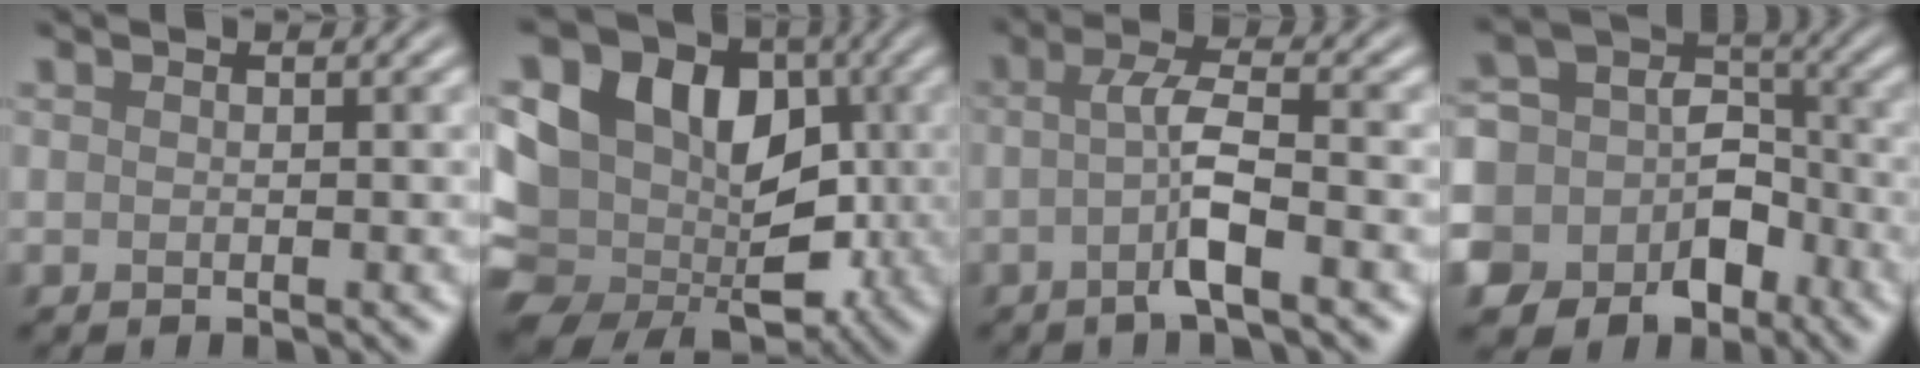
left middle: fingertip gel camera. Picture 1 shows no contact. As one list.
[{"total": 16.7, "force": [-0.1, 13.6, 9.6], "torque": [-0.164, 0.022, -0.004]}, {"total": 4.0, "force": [-1.0, 0.6, 3.8], "torque": [-0.070, 0.006, -0.029]}, {"total": 13.9, "force": [-6.5, 11.7, 3.7], "torque": [-0.093, -0.015, -0.108]}]